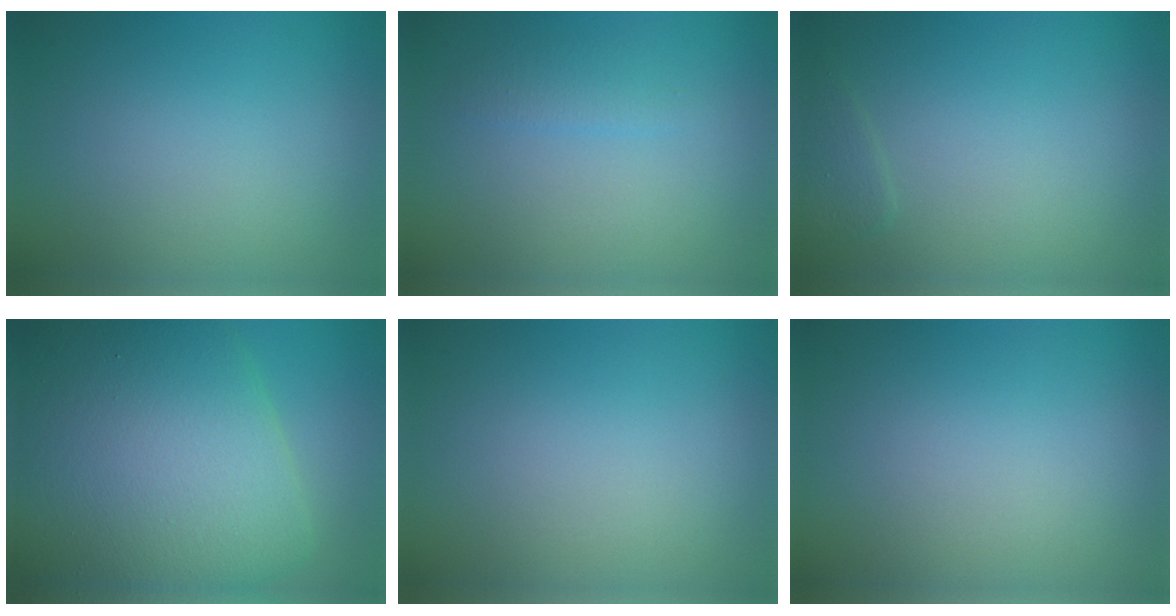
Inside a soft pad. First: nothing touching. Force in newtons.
{"total": 1.2, "press": 1.2, "slide": 0.1}
{"total": 1.1, "press": 1.1, "slide": 0.1}
{"total": 14.8, "press": 14.8, "slide": 0.4}
{"total": 0.0}
{"total": 0.0}